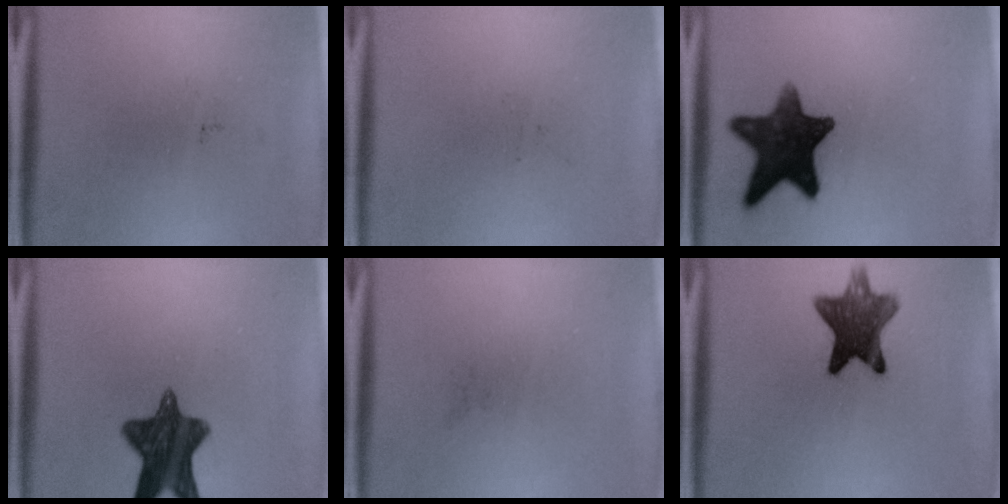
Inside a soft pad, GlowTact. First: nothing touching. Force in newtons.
{"total": 0.0}
{"total": 14.2}
{"total": 11.6}
{"total": 0.0}
{"total": 10.6}